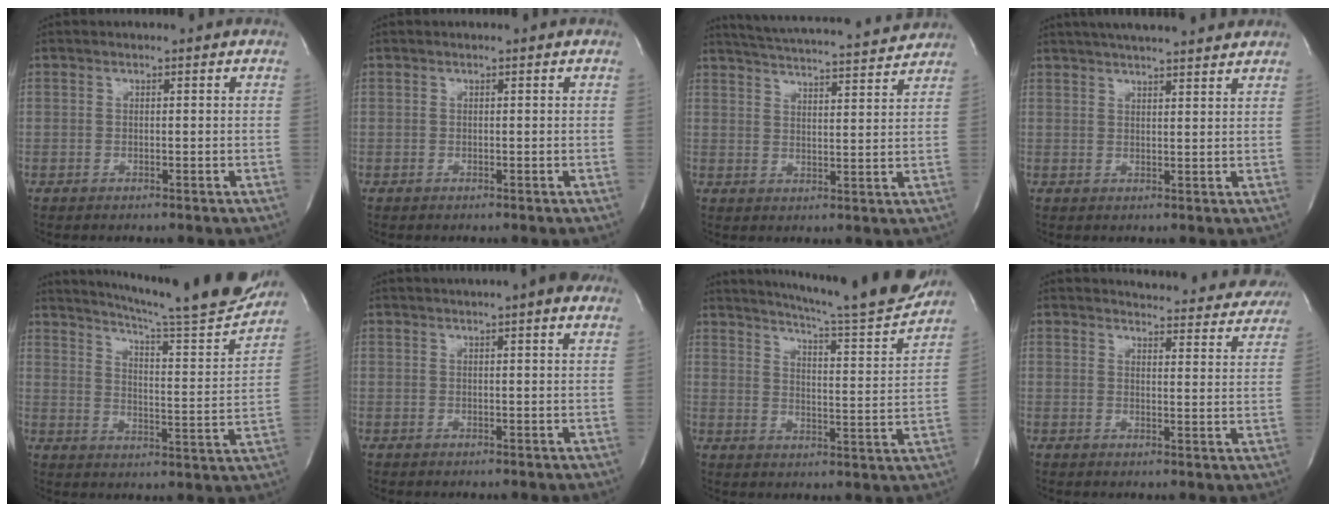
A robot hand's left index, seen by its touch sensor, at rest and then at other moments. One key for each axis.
{"total": 0.0}
{"total": 17.4, "fx": 16.5, "fy": 0.8, "fz": 5.6, "tx": -0.100, "ty": -0.001, "tz": 0.226}
{"total": 13.9, "fx": 12.3, "fy": 1.5, "fz": 6.4, "tx": -0.105, "ty": 0.034, "tz": 0.169}
{"total": 22.3, "fx": 20.3, "fy": 0.7, "fz": 9.3, "tx": -0.147, "ty": -0.062, "tz": 0.265}
{"total": 7.1, "fx": 5.6, "fy": 0.3, "fz": 4.4, "tx": -0.069, "ty": 0.026, "tz": 0.067}
{"total": 19.7, "fx": 18.0, "fy": 0.2, "fz": 8.1, "tx": -0.129, "ty": -0.051, "tz": 0.237}
{"total": 22.6, "fx": 21.7, "fy": 4.0, "fz": 4.7, "tx": -0.052, "ty": -0.065, "tz": 0.238}